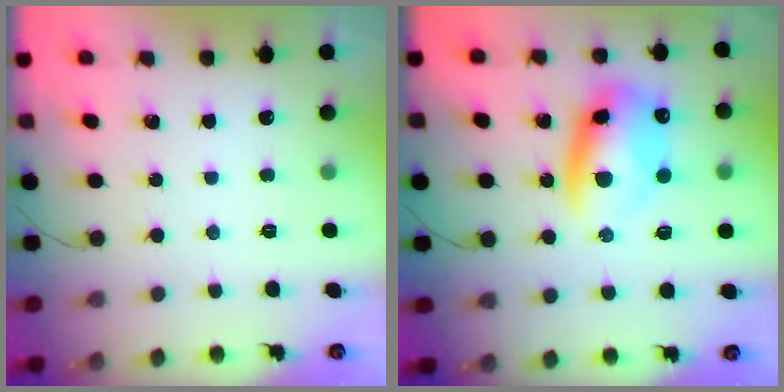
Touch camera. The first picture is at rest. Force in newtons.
{"total": 12.9, "press": 12.5, "slide": 3.2}